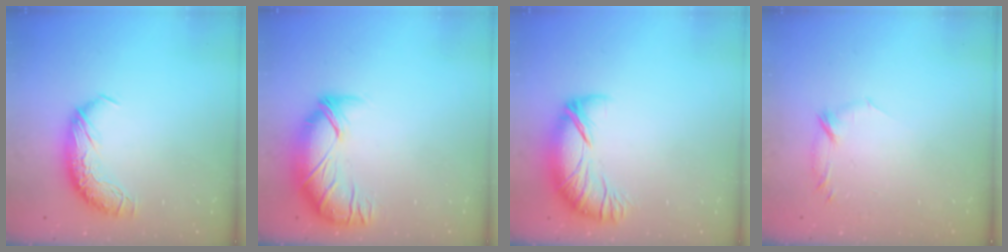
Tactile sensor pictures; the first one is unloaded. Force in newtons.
{"total": 2.5, "press": 0.5, "slide": 2.5}
{"total": 3.2, "press": 2.2, "slide": 2.2}
{"total": 7.0, "press": 6.9, "slide": 1.1}